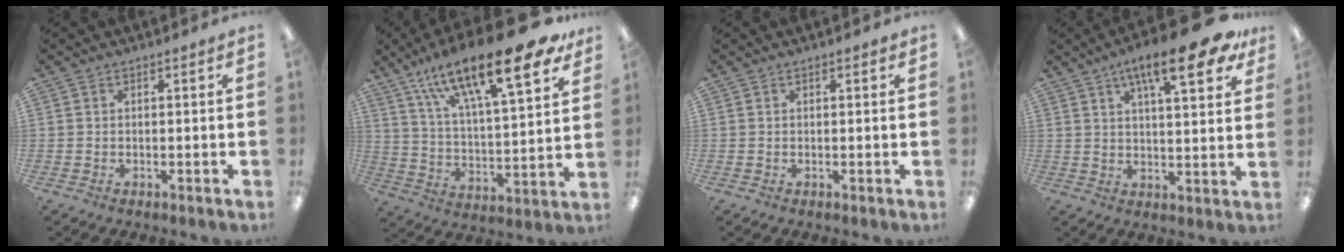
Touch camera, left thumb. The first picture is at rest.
{"total": 24.3, "force": [16.1, 7.0, 16.8], "torque": [-0.263, -0.095, 0.260]}
{"total": 0.6, "force": [0.4, 0.3, 0.3], "torque": [-0.007, 0.004, 0.007]}
{"total": 16.1, "force": [9.5, 4.7, 12.2], "torque": [-0.178, -0.041, 0.144]}